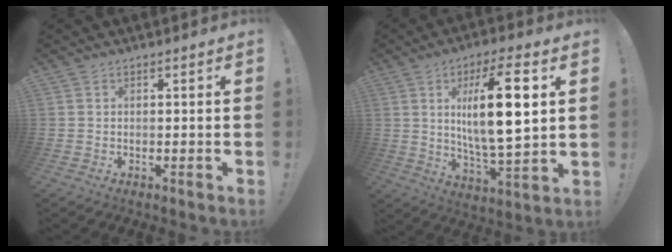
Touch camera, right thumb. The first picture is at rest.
{"total": 18.0, "force": [4.2, 4.7, 16.8], "torque": [-0.287, -0.014, 0.048]}